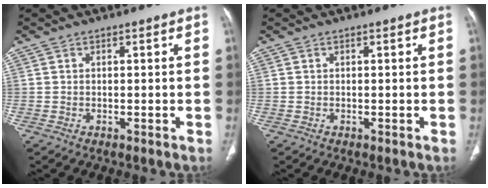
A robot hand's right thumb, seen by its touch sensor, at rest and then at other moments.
{"total": 0.0}